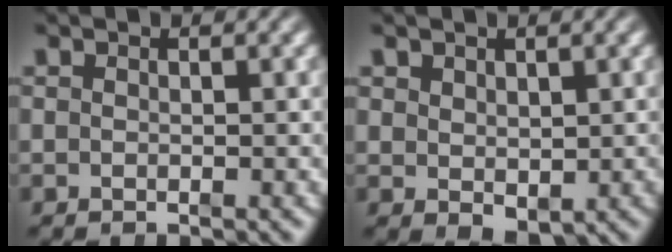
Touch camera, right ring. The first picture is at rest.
{"total": 2.1, "force": [-0.2, 1.0, 1.9], "torque": [-0.013, -0.020, 0.018]}